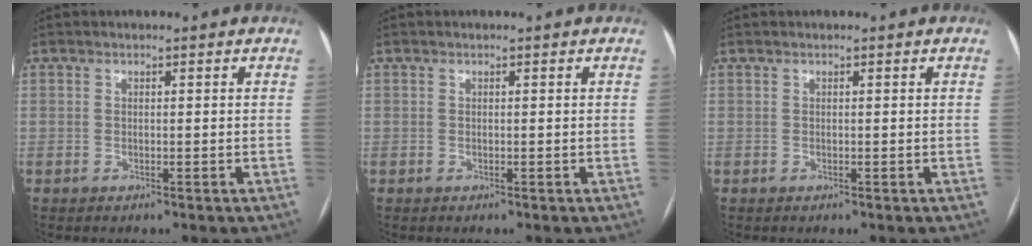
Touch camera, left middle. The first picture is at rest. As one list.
[{"total": 0.0}, {"total": 0.0}]